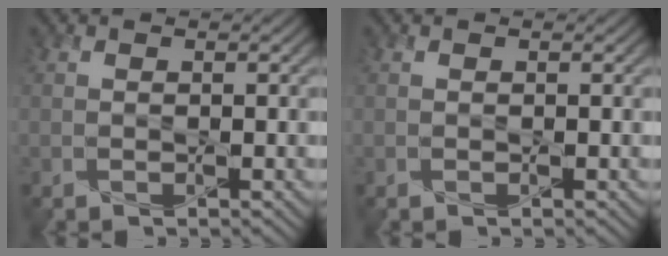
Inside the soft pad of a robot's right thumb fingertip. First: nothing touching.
{"total": 0.0}